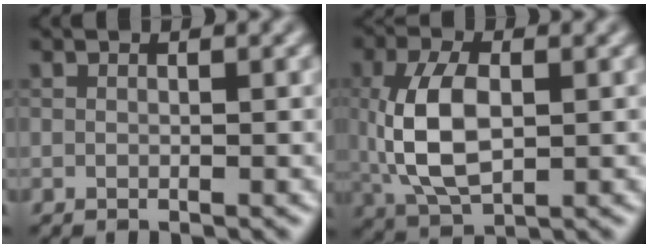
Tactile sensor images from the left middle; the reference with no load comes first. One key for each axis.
{"total": 7.2, "fx": 0.1, "fy": 4.0, "fz": 6.0, "tx": -0.140, "ty": 0.001, "tz": 0.004}